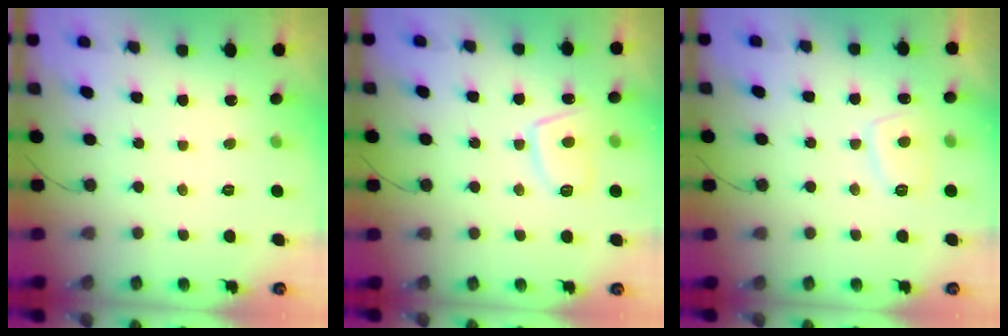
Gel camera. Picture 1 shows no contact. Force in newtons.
{"total": 9.1, "press": 9.0, "slide": 1.2}
{"total": 6.2, "press": 6.1, "slide": 1.0}